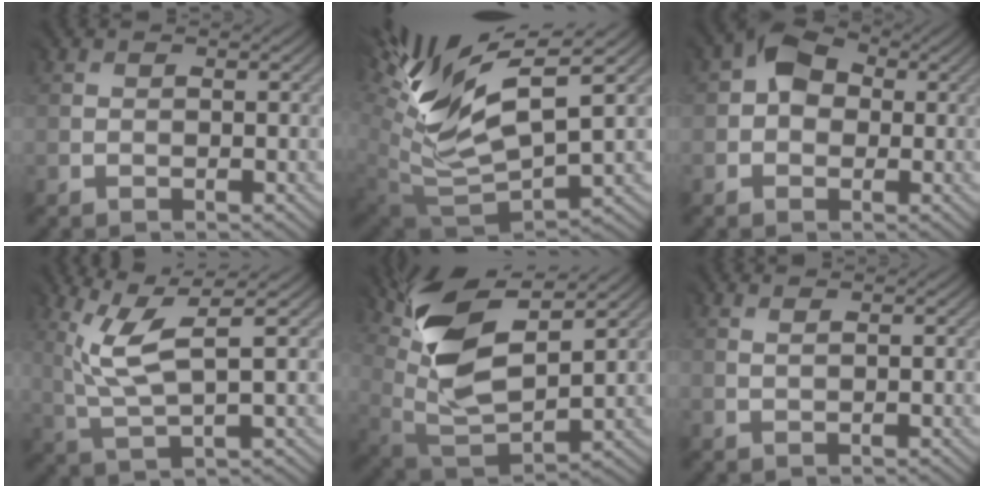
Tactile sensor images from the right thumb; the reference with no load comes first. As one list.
[{"total": 11.8, "force": [6.1, 5.0, 8.8], "torque": [-0.204, 0.004, 0.119]}, {"total": 6.0, "force": [1.2, 4.6, 3.7], "torque": [-0.070, 0.009, 0.011]}, {"total": 6.4, "force": [2.9, 1.4, 5.6], "torque": [-0.132, 0.011, 0.060]}, {"total": 12.8, "force": [7.4, 5.4, 9.0], "torque": [-0.204, 0.004, 0.141]}, {"total": 0.7, "force": [0.6, -0.4, 0.3], "torque": [-0.006, 0.002, 0.011]}]